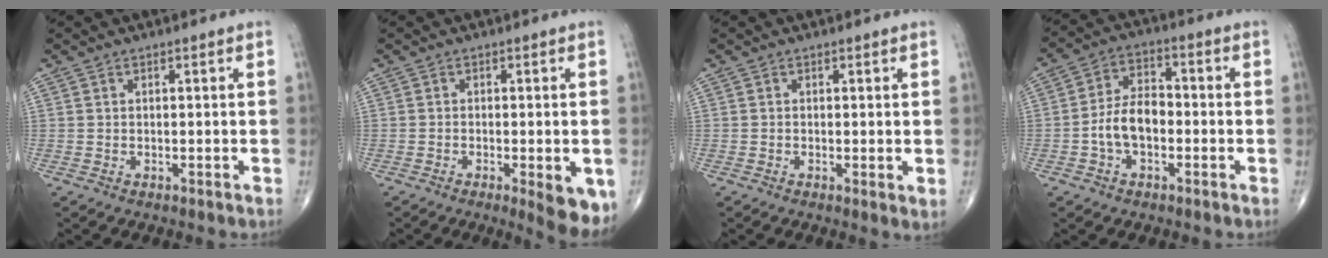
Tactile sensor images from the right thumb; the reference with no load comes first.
{"total": 7.5, "force": [-2.7, 2.1, 6.6], "torque": [-0.075, -0.010, -0.036]}
{"total": 1.8, "force": [0.0, 0.5, 1.7], "torque": [-0.031, -0.008, -0.006]}
{"total": 8.2, "force": [-2.0, 5.0, 6.1], "torque": [-0.107, 0.030, -0.045]}